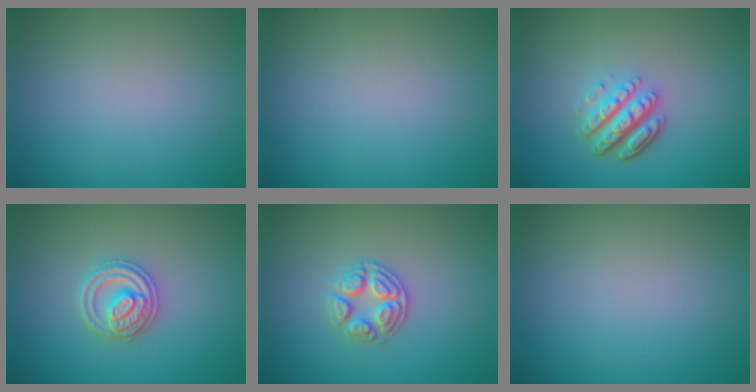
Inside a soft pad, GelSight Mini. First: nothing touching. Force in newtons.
{"total": 0.0}
{"total": 4.9, "press": 3.4, "slide": 3.4}
{"total": 2.8, "press": 2.8, "slide": 0.4}
{"total": 2.6, "press": 2.5, "slide": 0.5}
{"total": 0.0}